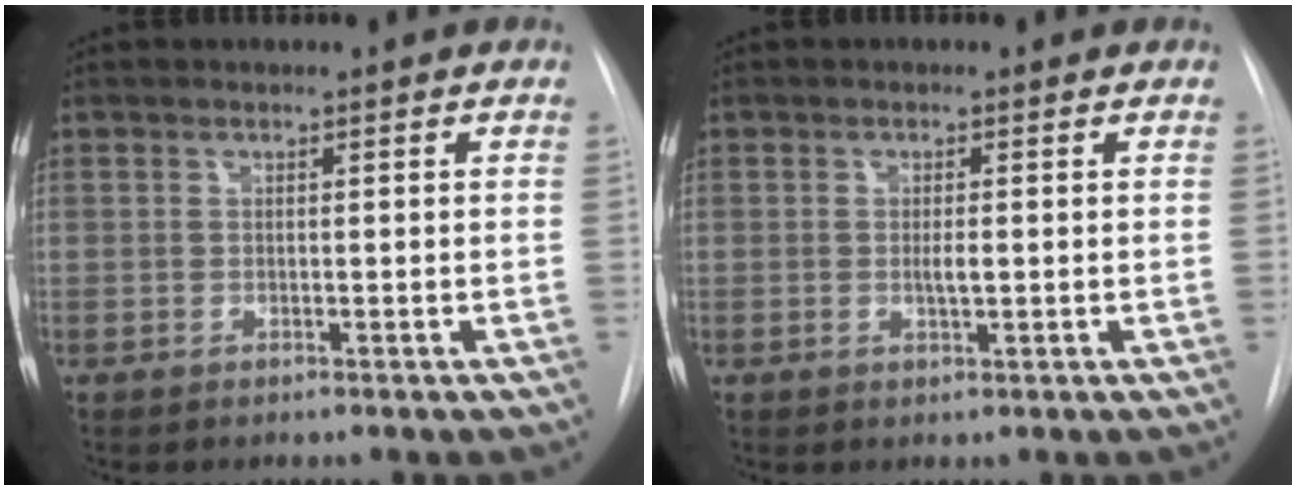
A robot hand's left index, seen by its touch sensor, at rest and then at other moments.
{"total": 1.7, "force": [-0.4, 0.4, 1.6], "torque": [-0.029, -0.005, -0.008]}